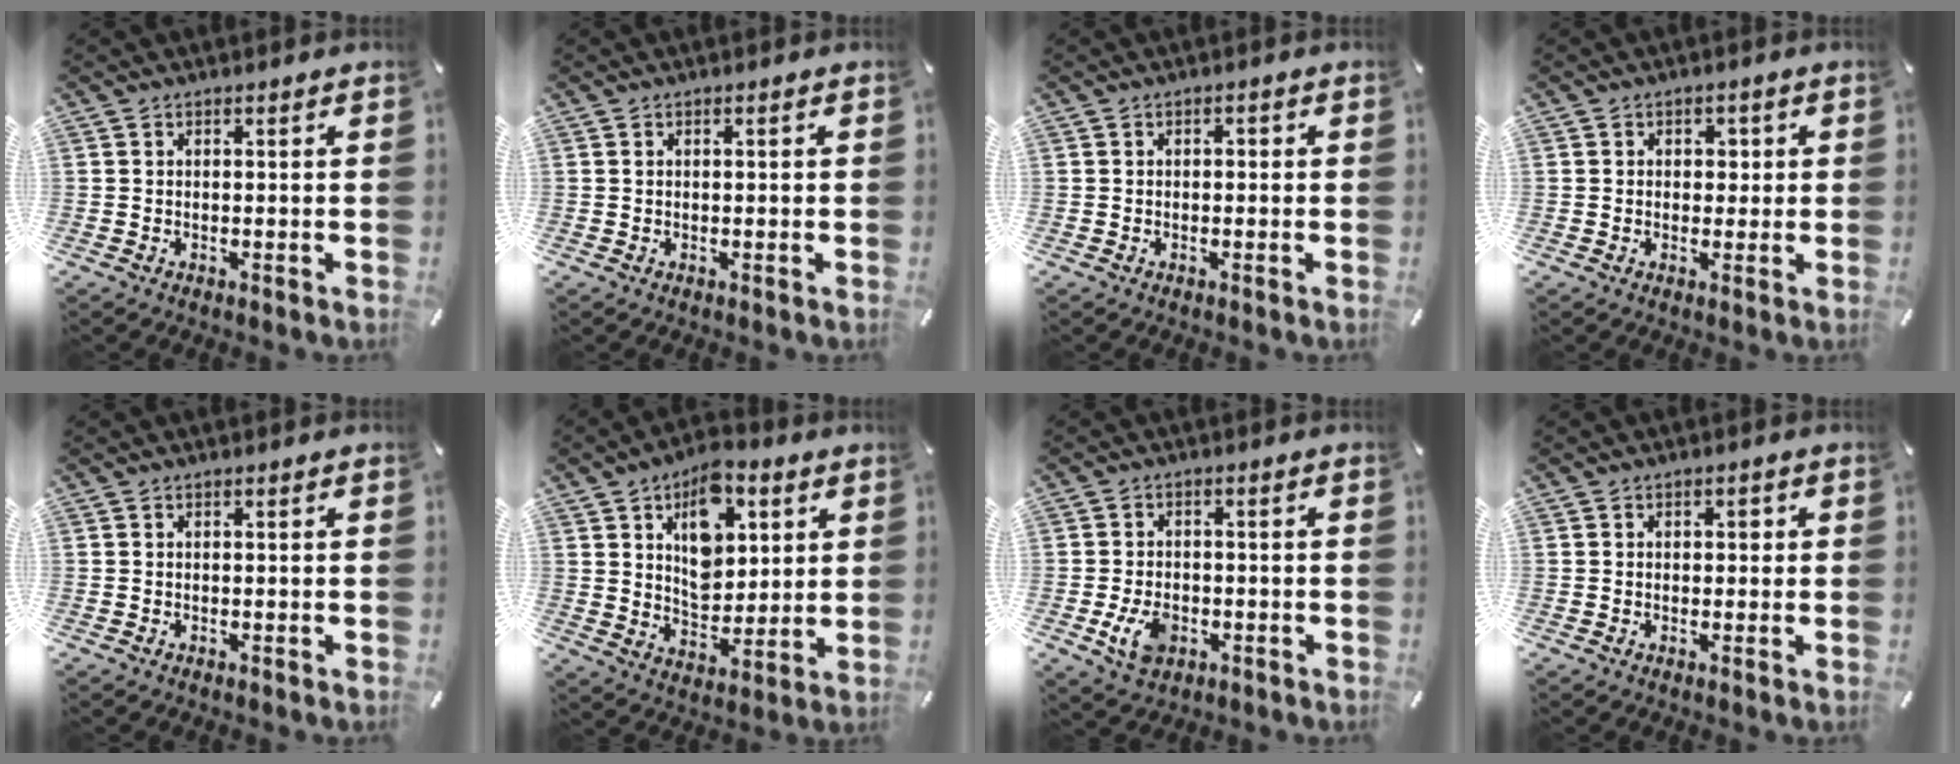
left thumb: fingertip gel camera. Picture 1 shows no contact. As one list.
[{"total": 0.8, "force": [0.0, 0.3, 0.7], "torque": [-0.013, 0.002, -0.001]}, {"total": 1.1, "force": [-0.5, 0.7, 0.7], "torque": [-0.015, 0.004, -0.012]}, {"total": 2.8, "force": [0.0, 2.4, 1.5], "torque": [-0.008, -0.002, -0.010]}, {"total": 0.0}, {"total": 13.7, "force": [5.7, 9.4, 8.2], "torque": [-0.115, -0.020, 0.102]}, {"total": 6.4, "force": [-2.2, 4.5, 4.0], "torque": [-0.087, 0.001, -0.044]}, {"total": 1.9, "force": [0.0, 1.4, 1.3], "torque": [-0.019, 0.006, -0.007]}]